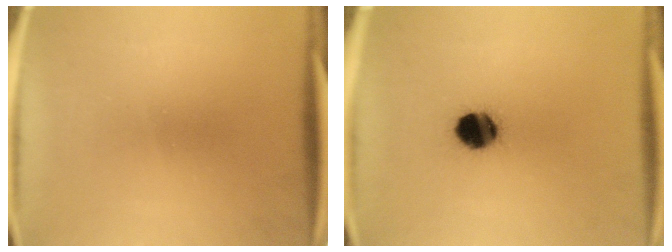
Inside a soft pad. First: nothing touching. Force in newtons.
{"total": 8.7}